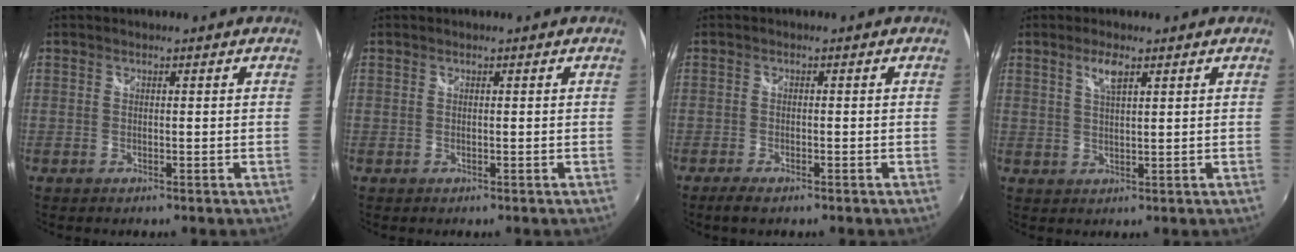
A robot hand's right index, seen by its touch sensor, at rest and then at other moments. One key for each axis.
{"total": 0.0}
{"total": 2.6, "fx": -2.0, "fy": 0.5, "fz": 1.6, "tx": -0.039, "ty": -0.009, "tz": -0.038}
{"total": 3.3, "fx": 1.9, "fy": 0.7, "fz": 2.5, "tx": -0.046, "ty": 0.002, "tz": 0.036}